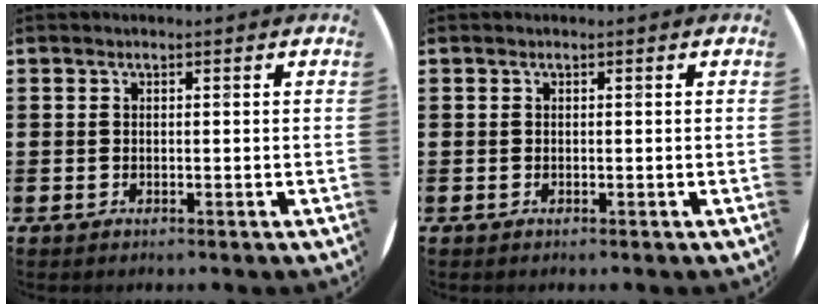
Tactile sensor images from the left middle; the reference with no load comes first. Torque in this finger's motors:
{"motor_torque": [-0.10, 0.11, -0.02, 0.00]}